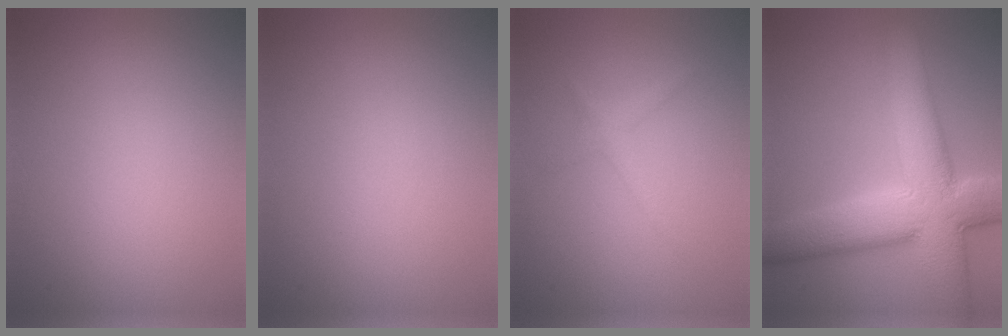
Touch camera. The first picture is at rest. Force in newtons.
{"total": 0.0}
{"total": 1.3, "press": 1.3, "slide": 0.1}
{"total": 10.9, "press": 10.9, "slide": 0.8}